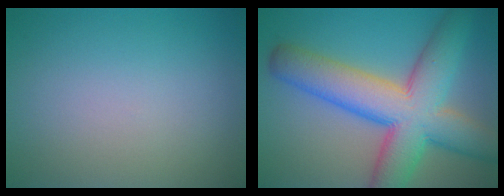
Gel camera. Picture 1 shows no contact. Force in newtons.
{"total": 11.1, "press": 11.1, "slide": 0.3}